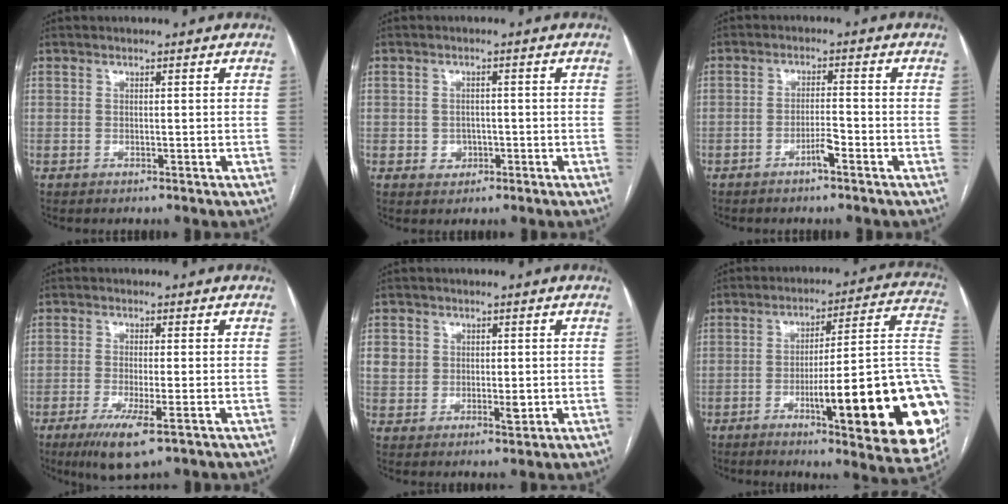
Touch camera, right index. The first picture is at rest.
{"total": 2.6, "force": [-0.8, 2.3, 0.8], "torque": [-0.005, 0.007, -0.006]}
{"total": 2.8, "force": [-1.8, 0.2, 2.2], "torque": [-0.037, 0.001, -0.032]}
{"total": 6.8, "force": [-3.5, 0.8, 5.8], "torque": [-0.109, -0.019, -0.056]}
{"total": 4.9, "force": [0.6, 4.0, 2.7], "torque": [-0.035, 0.001, 0.015]}
{"total": 26.5, "force": [-7.3, 3.6, 25.2], "torque": [-0.244, 0.007, -0.093]}